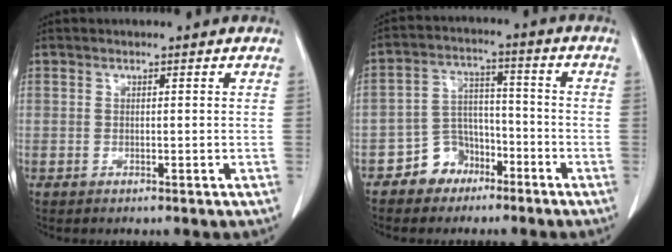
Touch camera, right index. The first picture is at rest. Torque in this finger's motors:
{"motor_torque": [-0.08, -0.03, 0.01, 0.00]}